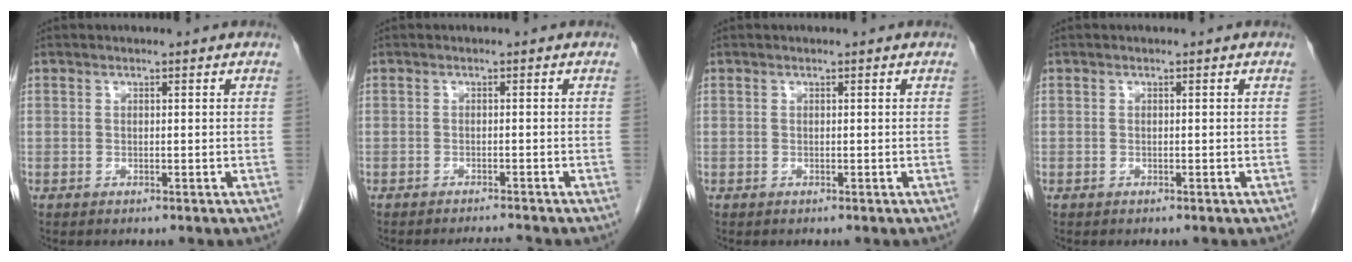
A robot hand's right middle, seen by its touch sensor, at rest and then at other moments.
{"total": 2.2, "force": [-2.0, -0.8, 0.2], "torque": [-0.006, -0.012, -0.029]}
{"total": 0.0}
{"total": 0.0}